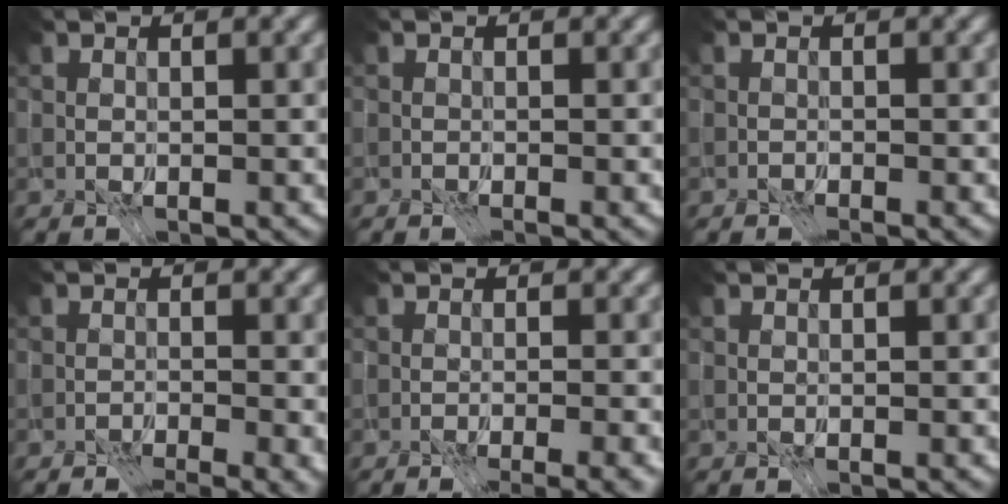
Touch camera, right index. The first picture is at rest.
{"total": 1.5, "force": [-1.0, -0.9, -0.6], "torque": [0.019, -0.005, -0.022]}
{"total": 2.1, "force": [-1.5, -1.1, -1.0], "torque": [0.031, -0.009, -0.034]}
{"total": 3.6, "force": [-2.9, 0.2, 2.0], "torque": [-0.003, -0.032, -0.037]}
{"total": 5.6, "force": [-4.1, 1.6, 3.4], "torque": [-0.032, -0.012, -0.059]}
{"total": 0.6, "force": [-0.3, -0.5, -0.3], "torque": [0.008, -0.001, -0.003]}